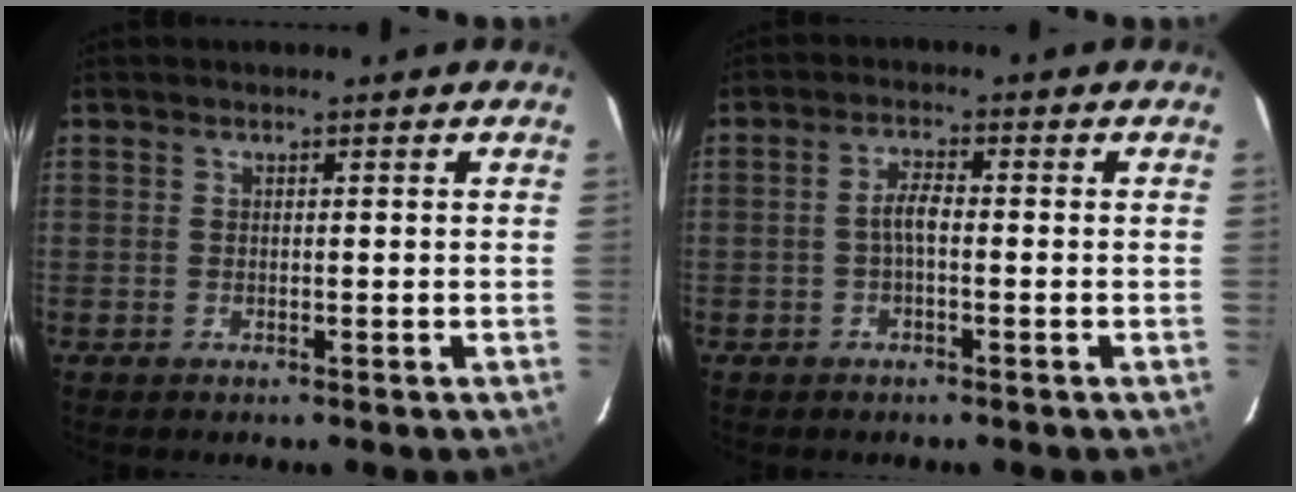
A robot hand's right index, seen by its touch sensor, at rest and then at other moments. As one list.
[{"total": 2.8, "force": [-0.7, 0.8, 2.6], "torque": [-0.054, 0.009, -0.013]}]